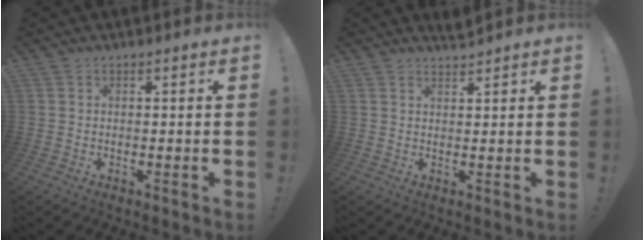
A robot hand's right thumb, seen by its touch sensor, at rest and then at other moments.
{"total": 2.2, "force": [2.1, 0.2, 0.7], "torque": [-0.001, -0.015, 0.034]}